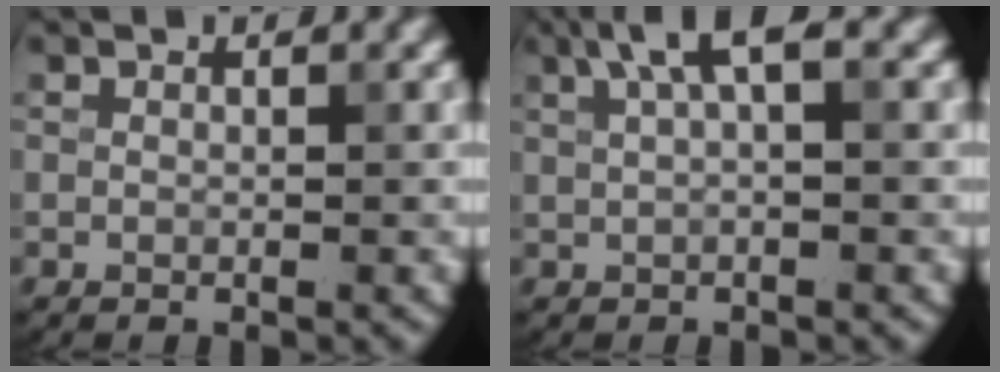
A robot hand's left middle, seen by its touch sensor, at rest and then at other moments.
{"total": 3.3, "force": [1.5, 0.8, 2.8], "torque": [-0.047, 0.008, 0.026]}